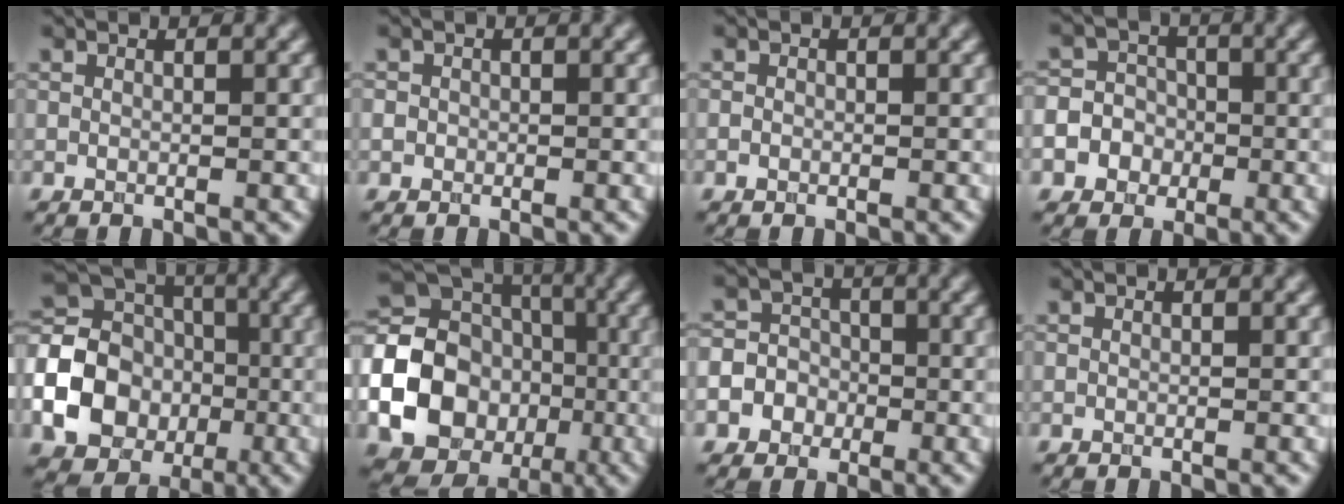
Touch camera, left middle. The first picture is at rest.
{"total": 1.0, "force": [0.0, 1.0, 0.2], "torque": [0.004, -0.004, -0.002]}
{"total": 0.5, "force": [-0.2, 0.4, 0.1], "torque": [0.000, -0.003, -0.004]}
{"total": 8.7, "force": [-3.2, 7.9, 1.7], "torque": [-0.039, -0.012, -0.083]}
{"total": 13.6, "force": [-2.9, 11.8, 6.0], "torque": [-0.125, -0.013, -0.077]}
{"total": 22.5, "force": [-5.6, 20.3, 7.8], "torque": [-0.192, -0.023, -0.128]}
{"total": 7.8, "force": [-3.1, 7.0, 1.6], "torque": [-0.025, -0.005, -0.083]}
{"total": 0.0}